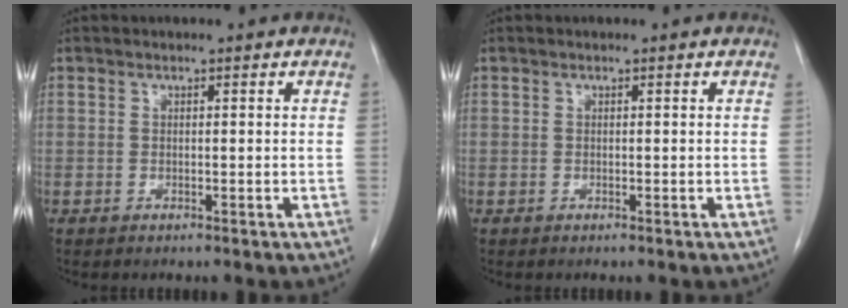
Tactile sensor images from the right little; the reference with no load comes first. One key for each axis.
{"total": 0.0}